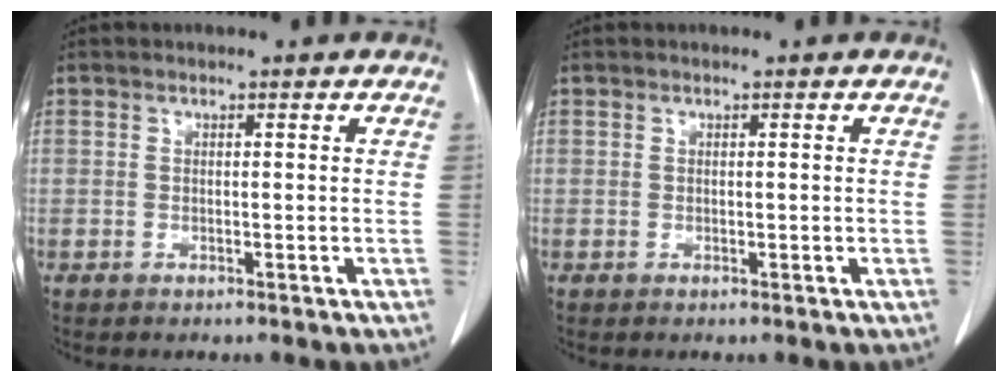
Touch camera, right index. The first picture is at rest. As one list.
[{"total": 0.0}]